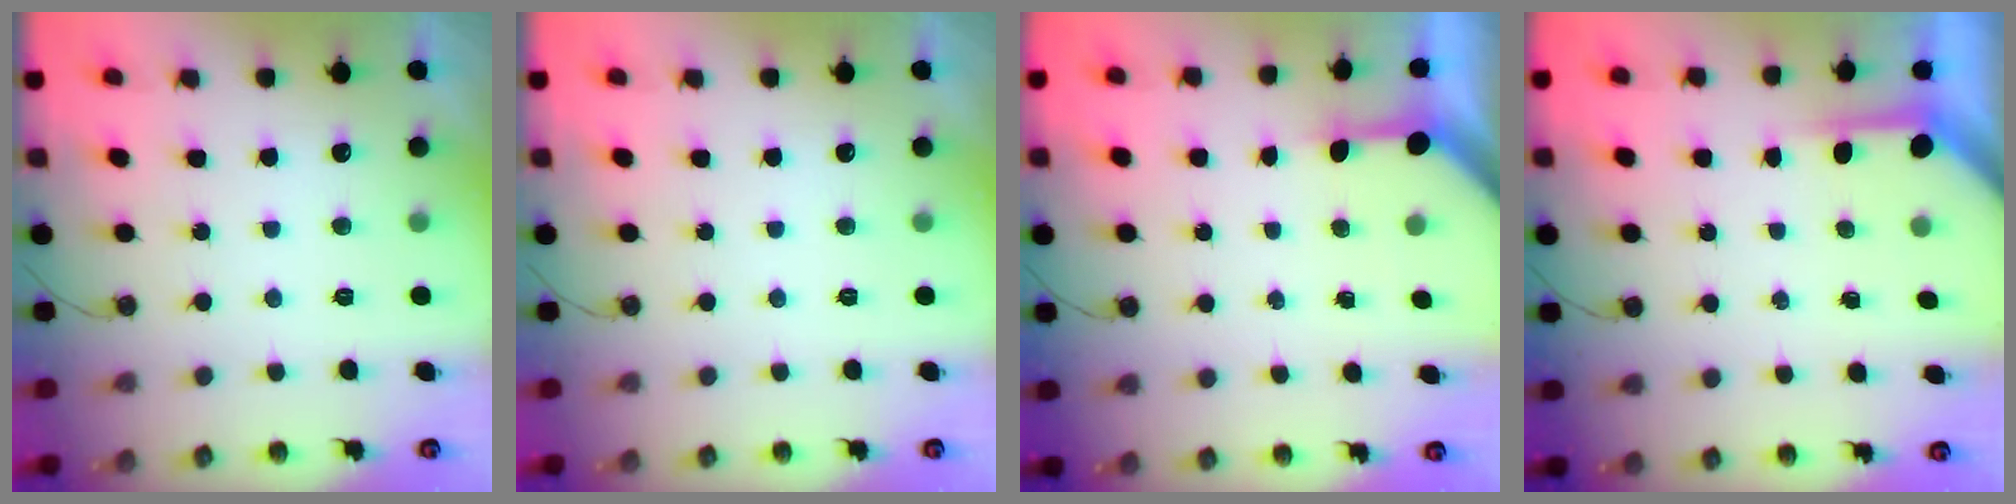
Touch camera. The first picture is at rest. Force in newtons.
{"total": 0.0}
{"total": 3.4, "press": 3.4, "slide": 0.4}
{"total": 3.8, "press": 3.7, "slide": 0.4}